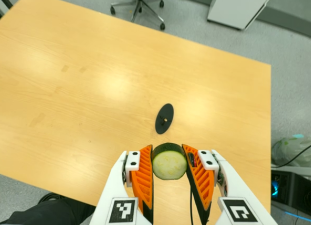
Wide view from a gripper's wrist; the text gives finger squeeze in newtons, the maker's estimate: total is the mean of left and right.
{"total": 12.3, "left": 11.6, "right": 13.0}